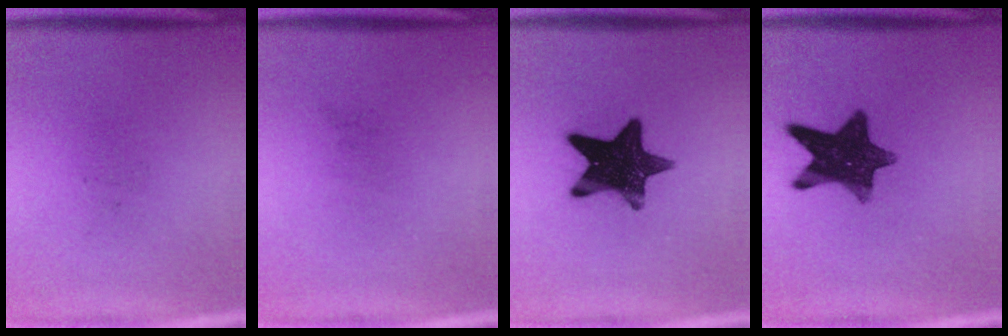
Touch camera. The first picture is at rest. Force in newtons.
{"total": 0.0}
{"total": 14.5}
{"total": 11.9}